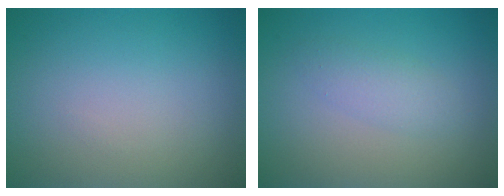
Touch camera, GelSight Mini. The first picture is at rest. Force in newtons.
{"total": 1.9, "press": 1.9, "slide": 0.1}